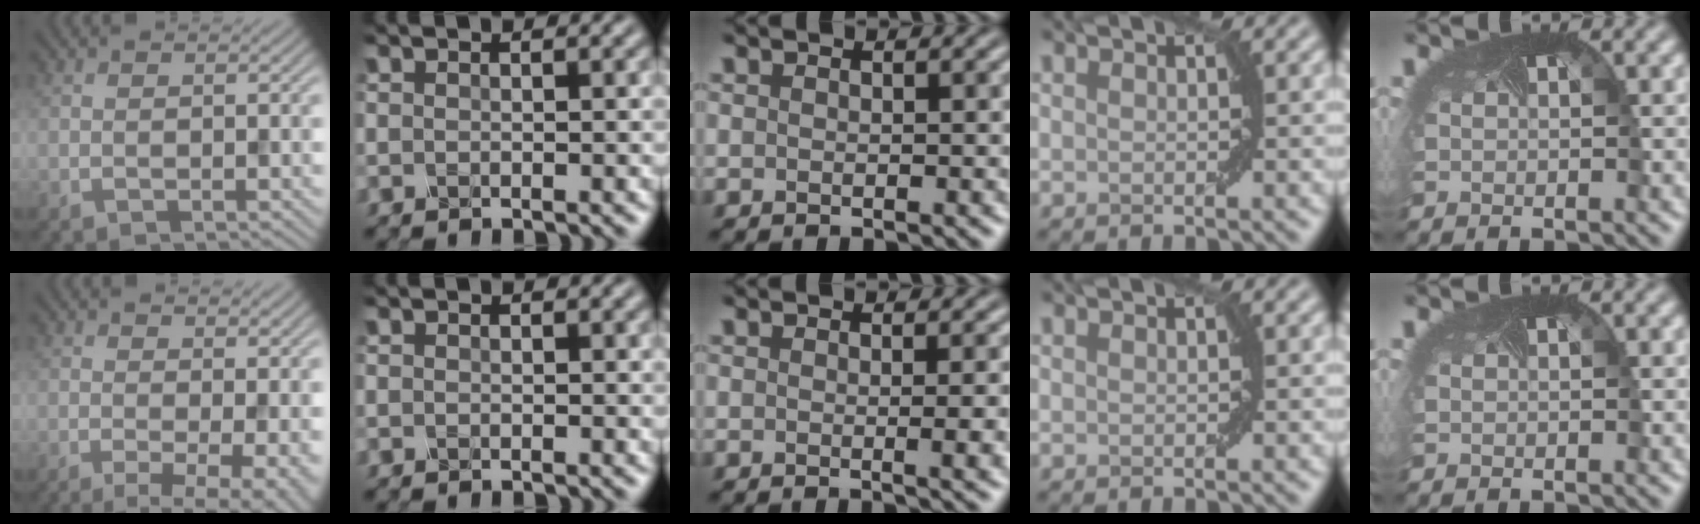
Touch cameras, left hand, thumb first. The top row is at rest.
{"thumb": {"total": 6.1, "force": [-1.5, 1.5, 5.7], "torque": [-0.086, -0.007, -0.021]}, "middle": {"total": 3.7, "force": [-0.1, 1.4, 3.4], "torque": [-0.023, 0.005, -0.002]}}